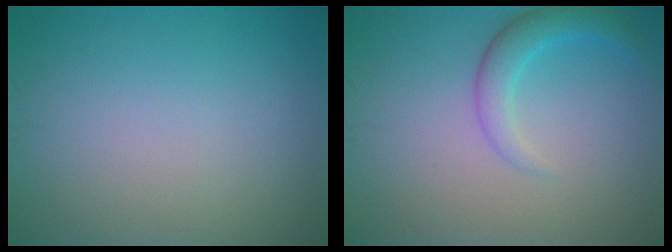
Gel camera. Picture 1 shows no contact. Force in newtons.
{"total": 2.8, "press": 2.8, "slide": 0.1}